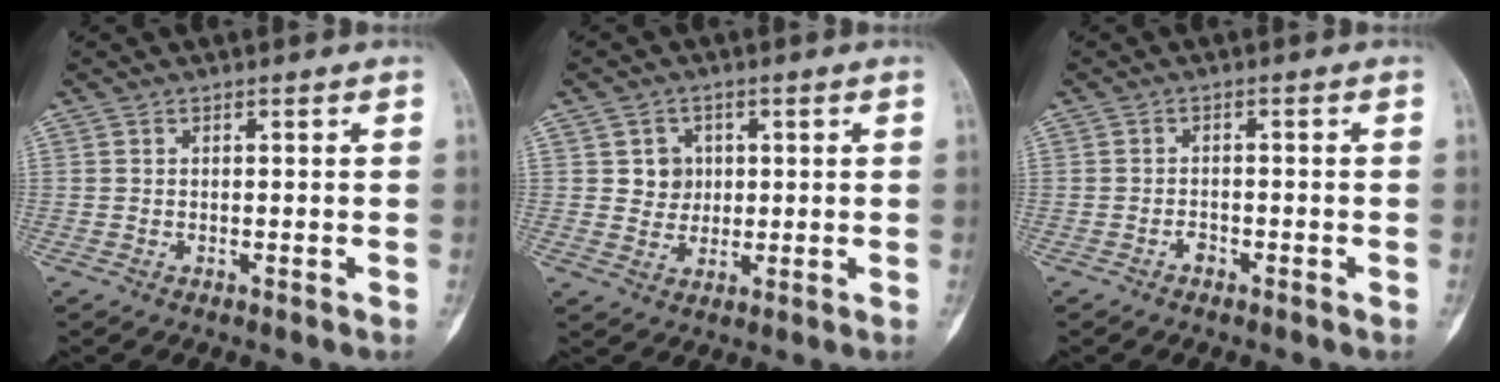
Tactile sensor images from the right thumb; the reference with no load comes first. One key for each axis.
{"total": 4.5, "fx": 1.0, "fy": 4.2, "fz": 1.4, "tx": 0.003, "ty": 0.000, "tz": 0.016}
{"total": 1.3, "fx": -0.9, "fy": 0.8, "fz": 0.5, "tx": -0.005, "ty": 0.006, "tz": -0.017}